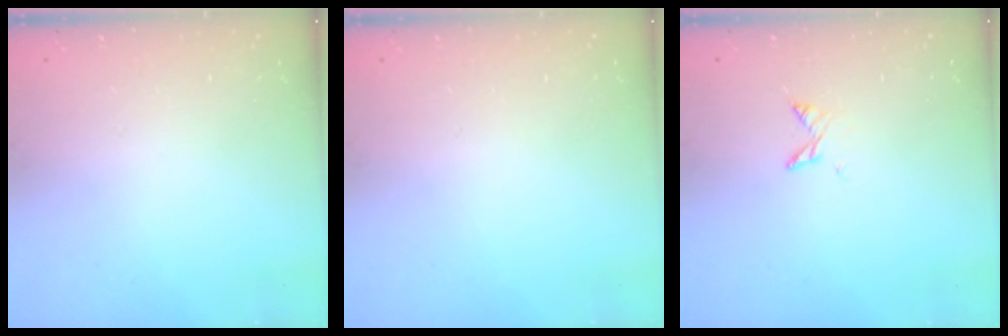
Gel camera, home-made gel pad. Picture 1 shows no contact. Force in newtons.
{"total": 0.0}
{"total": 3.9, "press": 3.8, "slide": 0.5}